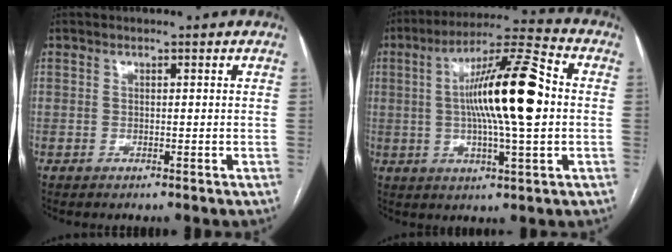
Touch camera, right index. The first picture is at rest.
{"total": 15.6, "force": [0.8, 1.5, 15.5], "torque": [-0.268, 0.017, 0.008]}